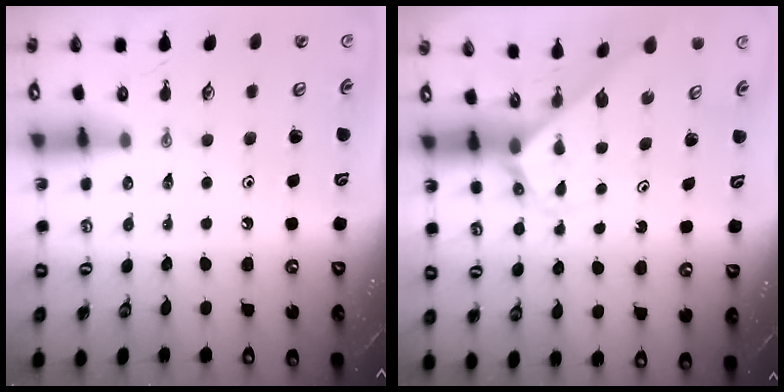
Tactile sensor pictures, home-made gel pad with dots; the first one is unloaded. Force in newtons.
{"total": 2.0, "press": 2.0, "slide": 0.1}